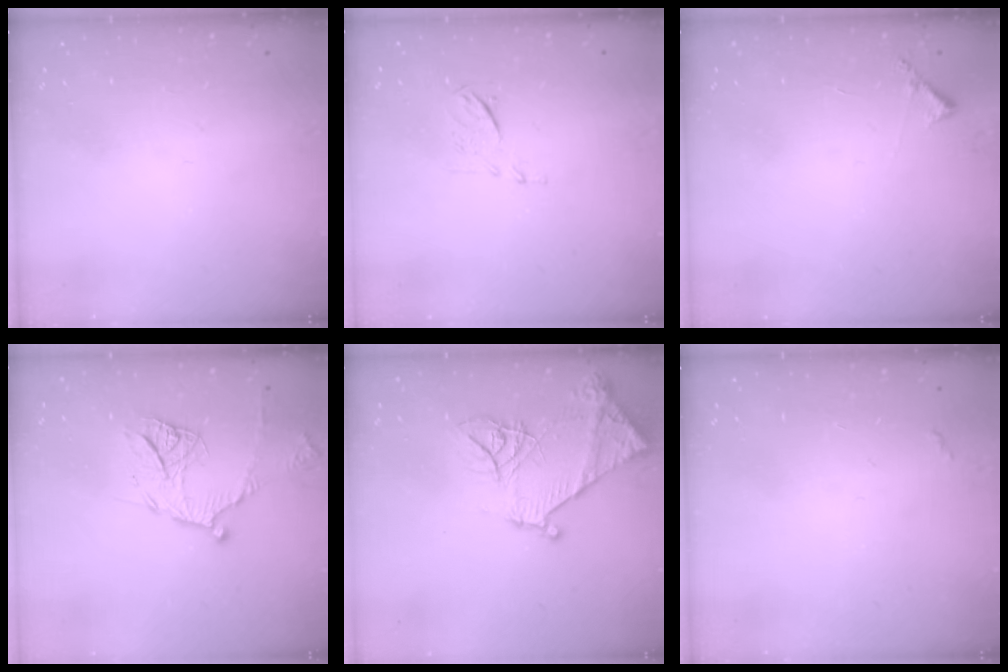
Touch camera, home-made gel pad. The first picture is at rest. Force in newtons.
{"total": 6.3, "press": 6.2, "slide": 1.0}
{"total": 6.4, "press": 6.4, "slide": 0.5}
{"total": 12.4, "press": 12.4, "slide": 1.0}
{"total": 14.8, "press": 14.7, "slide": 1.6}
{"total": 2.8, "press": 2.8, "slide": 0.4}